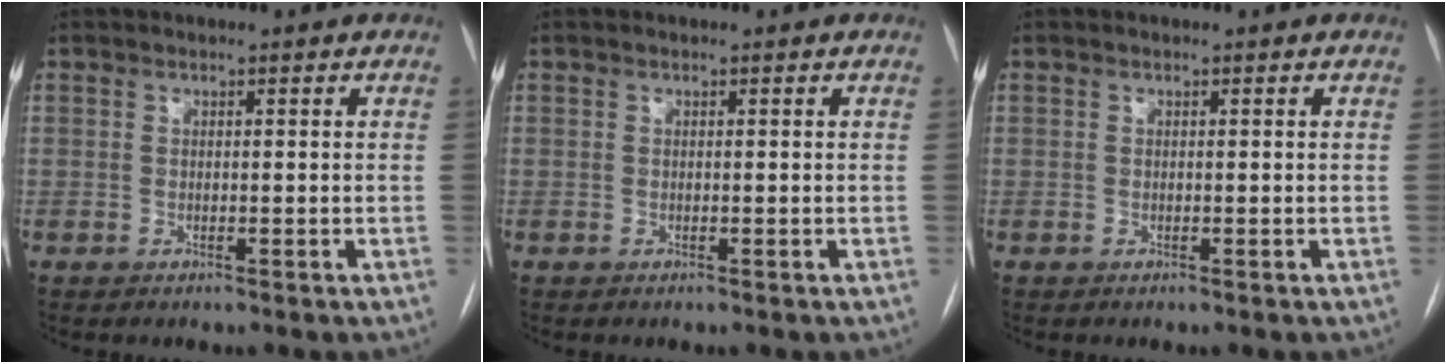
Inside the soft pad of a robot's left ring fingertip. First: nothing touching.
{"total": 0.0}
{"total": 0.0}